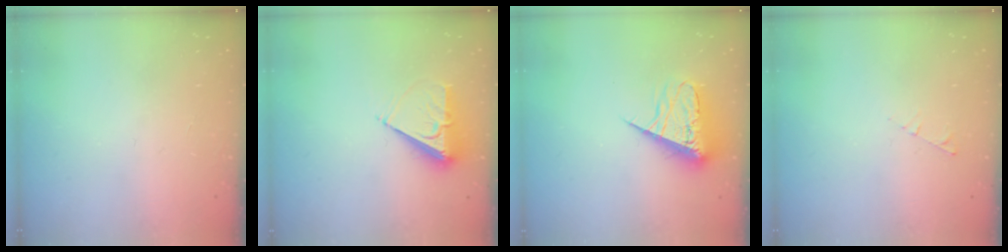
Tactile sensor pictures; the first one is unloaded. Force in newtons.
{"total": 7.1, "press": 7.0, "slide": 1.1}
{"total": 8.8, "press": 8.7, "slide": 0.8}
{"total": 2.9, "press": 2.9, "slide": 0.4}